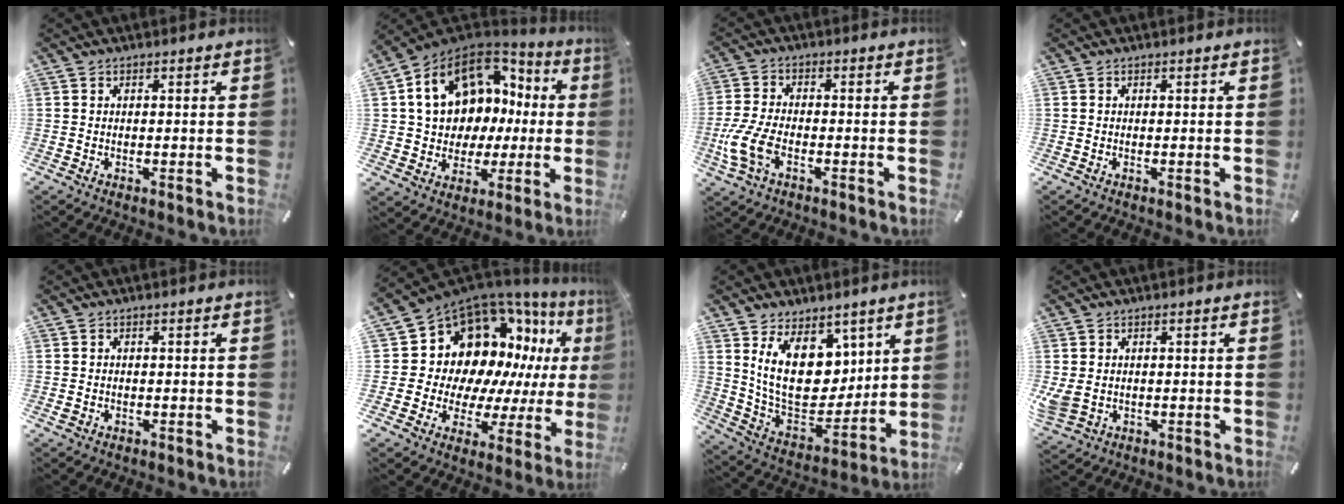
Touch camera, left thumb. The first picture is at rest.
{"total": 16.5, "force": [5.5, 12.8, 8.8], "torque": [-0.170, -0.030, 0.110]}
{"total": 8.8, "force": [-3.3, 4.9, 6.5], "torque": [-0.152, -0.003, -0.059]}
{"total": 0.0}
{"total": 0.9, "force": [-0.1, 0.7, 0.6], "torque": [-0.012, 0.002, -0.002]}
{"total": 16.7, "force": [8.0, 12.7, 7.3], "torque": [-0.119, -0.096, 0.162]}
{"total": 16.8, "force": [6.9, 11.7, 9.9], "torque": [-0.190, -0.058, 0.131]}
{"total": 4.4, "force": [0.4, 3.7, 2.4], "torque": [-0.058, 0.003, 0.011]}